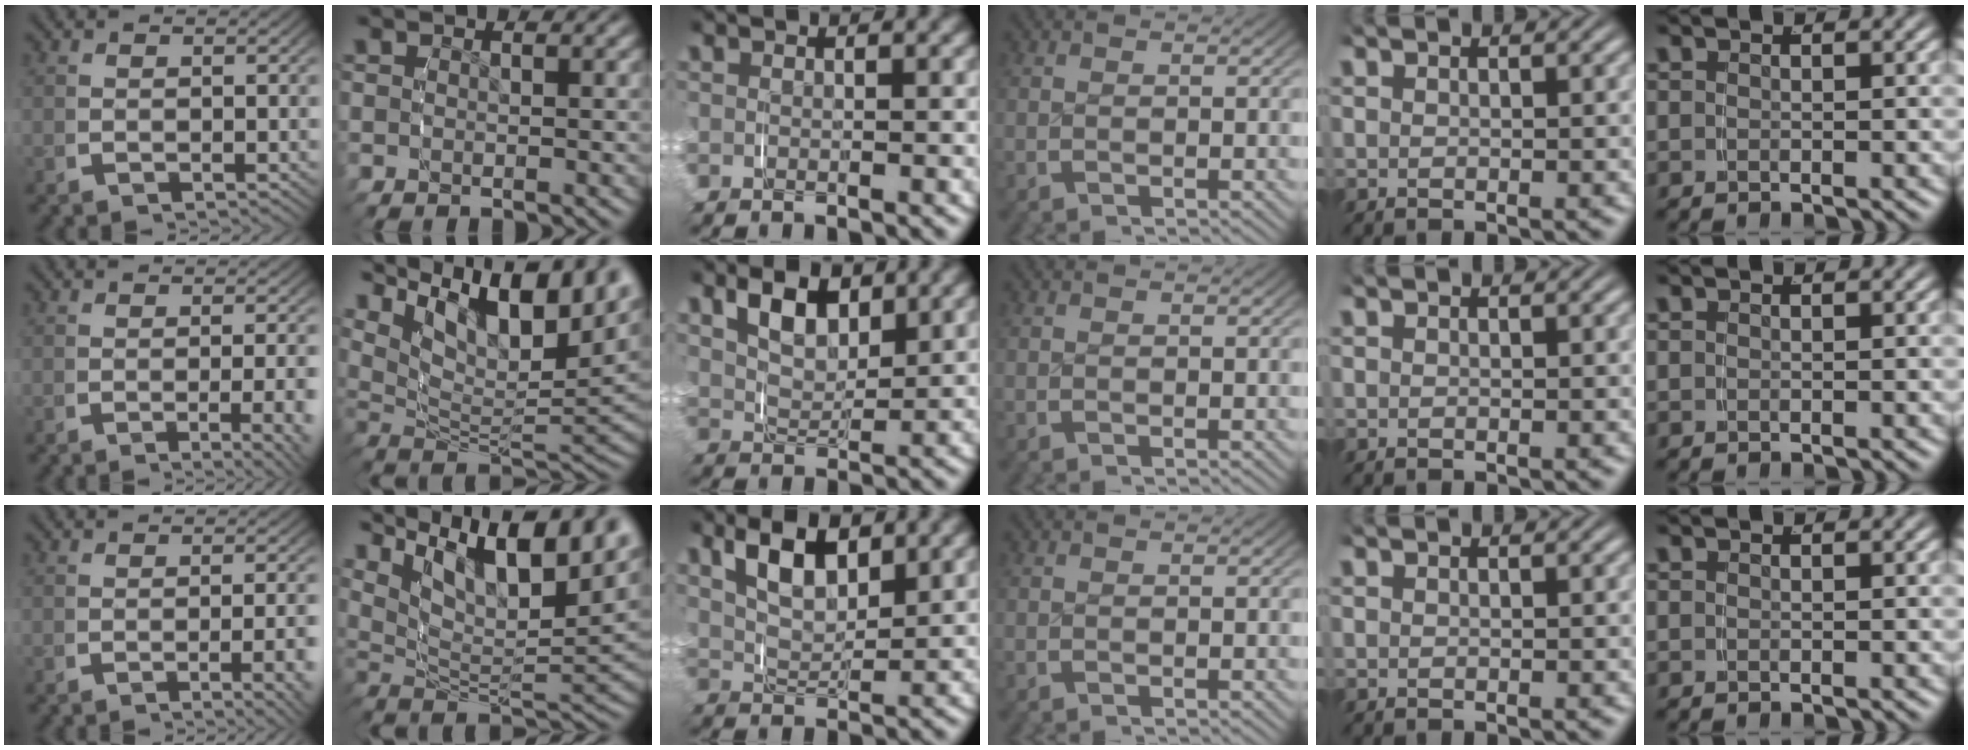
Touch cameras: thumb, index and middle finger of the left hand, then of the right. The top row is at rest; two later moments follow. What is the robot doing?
{"motion": "grasp_and_lifting", "object": "keyboard"}